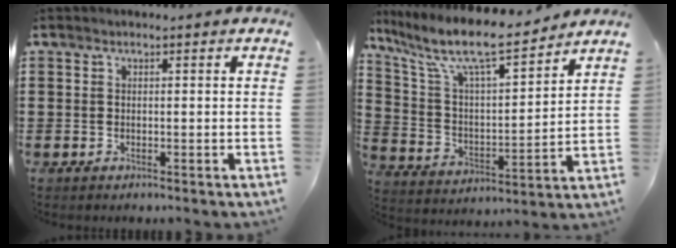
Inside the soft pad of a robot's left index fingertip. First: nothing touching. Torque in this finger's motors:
{"motor_torque": [2.14, 0.00, 0.39, 0.21]}